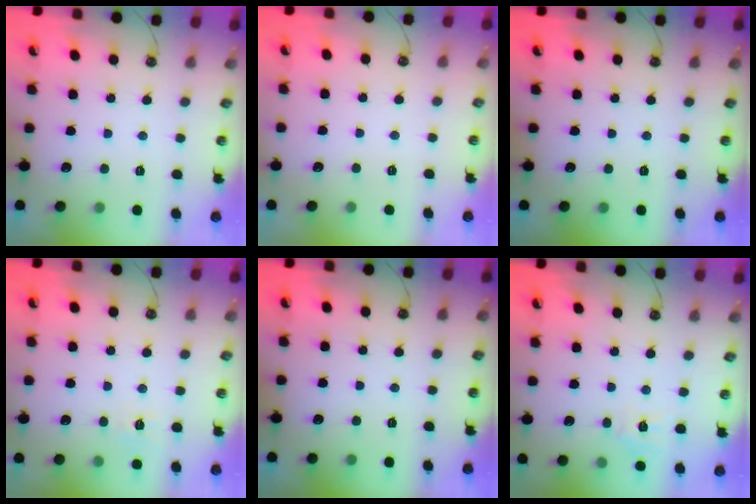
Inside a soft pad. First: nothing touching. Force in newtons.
{"total": 0.0}
{"total": 0.0}
{"total": 5.7, "press": 5.7, "slide": 0.7}
{"total": 0.0}
{"total": 5.6, "press": 5.6, "slide": 0.6}